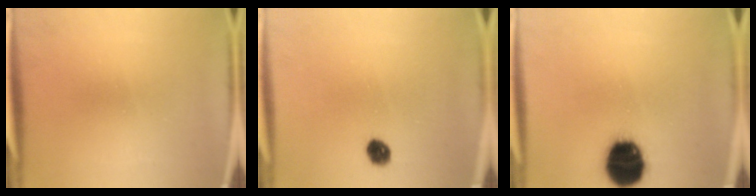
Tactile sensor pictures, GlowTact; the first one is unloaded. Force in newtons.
{"total": 3.3}
{"total": 15.9}